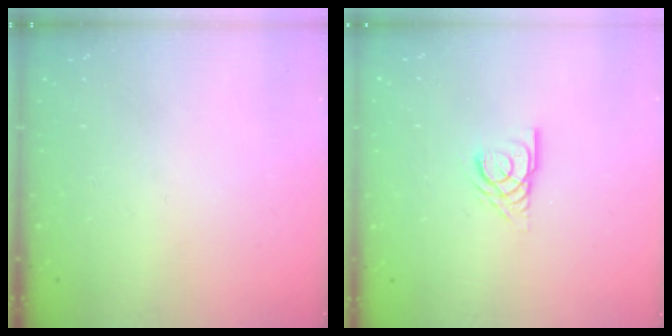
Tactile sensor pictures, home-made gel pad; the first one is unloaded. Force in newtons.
{"total": 4.5, "press": 4.4, "slide": 0.4}